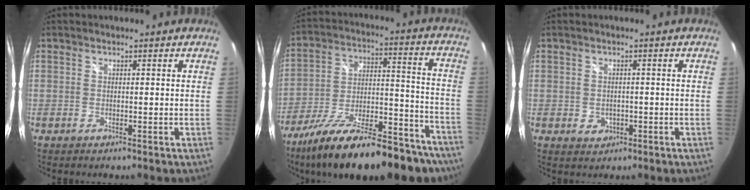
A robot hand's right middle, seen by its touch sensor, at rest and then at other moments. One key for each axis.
{"total": 29.8, "fx": -23.0, "fy": 9.7, "fz": 16.4, "tx": -0.265, "ty": -0.015, "tz": -0.328}
{"total": 2.8, "fx": -0.7, "fy": 2.5, "fz": 1.1, "tx": -0.021, "ty": -0.002, "tz": -0.005}